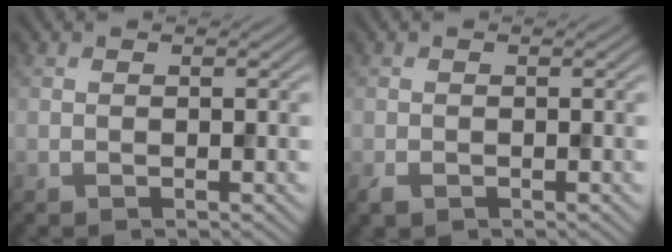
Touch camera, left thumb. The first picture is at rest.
{"total": 1.2, "force": [-0.5, 0.9, 0.5], "torque": [-0.015, -0.007, -0.011]}